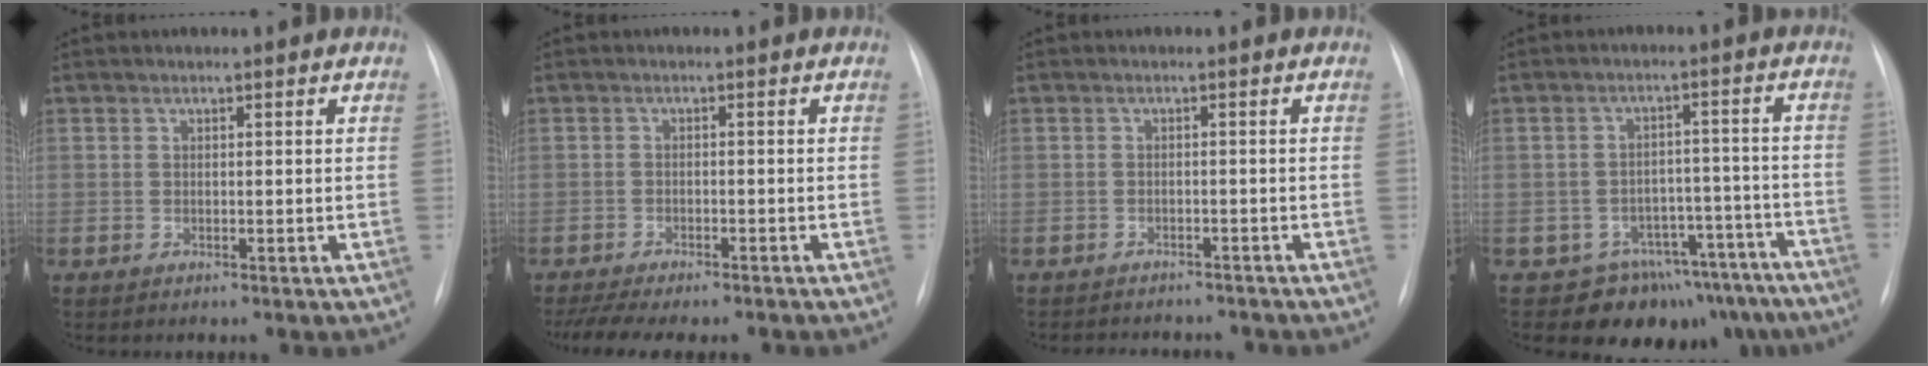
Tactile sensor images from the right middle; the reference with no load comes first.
{"total": 10.3, "force": [-8.9, 1.9, 4.9], "torque": [-0.071, -0.001, -0.124]}
{"total": 6.9, "force": [-6.4, 2.0, 1.4], "torque": [-0.016, 0.002, -0.076]}
{"total": 12.9, "force": [-10.5, 7.4, 1.5], "torque": [0.015, 0.056, -0.124]}